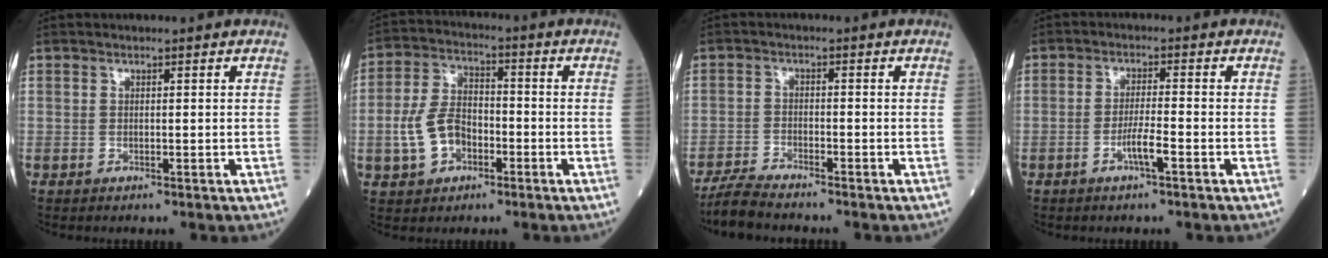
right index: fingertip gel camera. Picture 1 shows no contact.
{"total": 8.2, "force": [-2.6, 5.3, 5.6], "torque": [-0.127, 0.016, -0.050]}
{"total": 4.8, "force": [-4.5, 0.1, 1.6], "torque": [-0.030, -0.018, -0.087]}
{"total": 3.3, "force": [-1.7, -0.1, 2.8], "torque": [-0.053, -0.001, -0.034]}